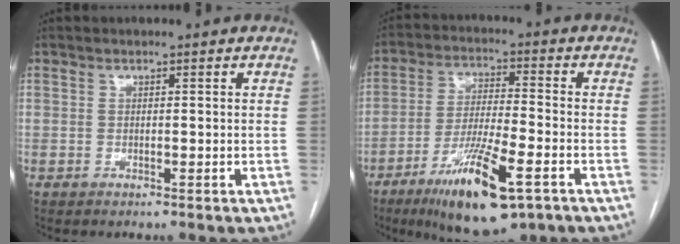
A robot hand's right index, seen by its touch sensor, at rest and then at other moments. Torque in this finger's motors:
{"motor_torque": [0.92, -0.58, 0.79, 0.17]}